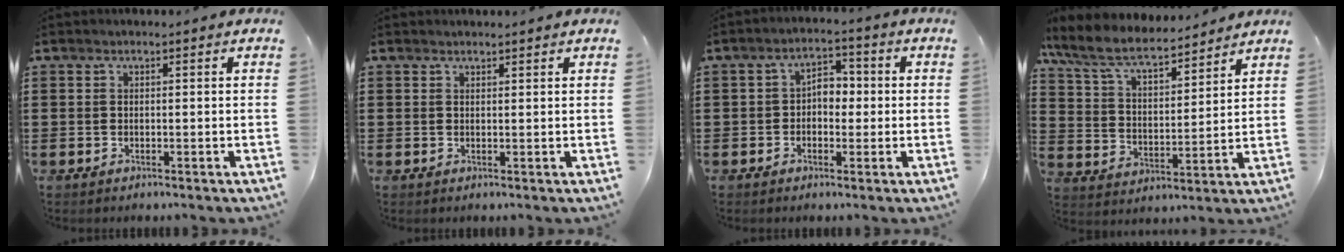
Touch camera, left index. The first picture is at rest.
{"total": 0.8, "force": [0.7, 0.2, -0.2], "torque": [0.003, 0.000, 0.015]}
{"total": 3.4, "force": [-0.6, 2.4, 2.3], "torque": [-0.042, 0.009, -0.019]}
{"total": 8.1, "force": [7.1, 2.0, 3.3], "torque": [-0.095, -0.037, 0.123]}